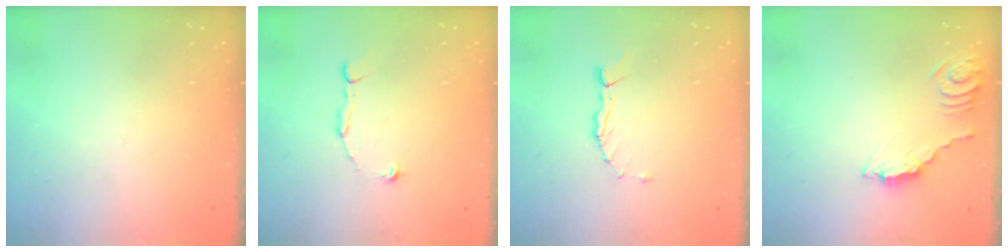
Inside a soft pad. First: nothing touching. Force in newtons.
{"total": 2.8, "press": 2.8, "slide": 0.1}
{"total": 2.2, "press": 2.2, "slide": 0.3}
{"total": 3.0, "press": 3.0, "slide": 0.1}